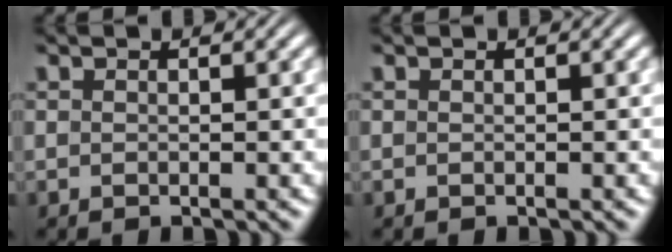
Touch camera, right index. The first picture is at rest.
{"total": 0.0}